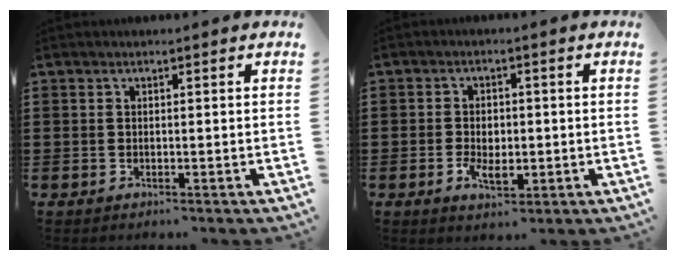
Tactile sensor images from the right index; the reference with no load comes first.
{"total": 3.7, "force": [-0.9, 2.1, 2.9], "torque": [-0.057, 0.001, -0.014]}